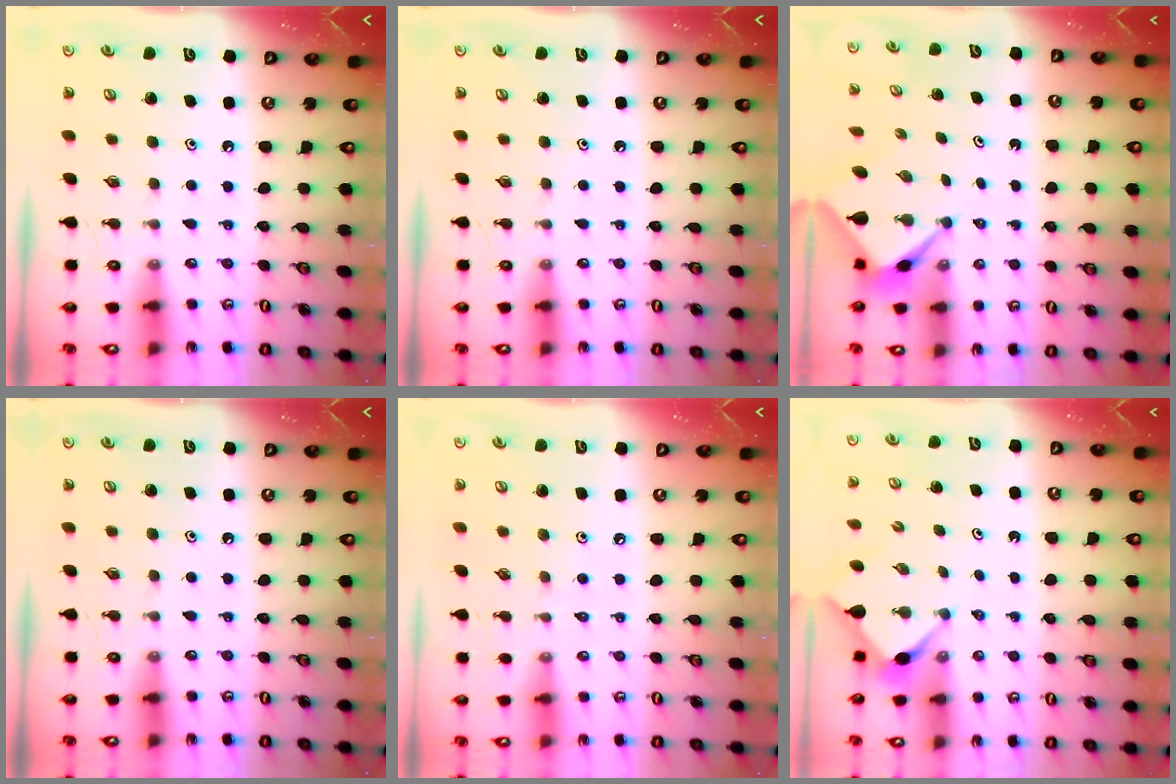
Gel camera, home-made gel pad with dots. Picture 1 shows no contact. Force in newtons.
{"total": 0.0}
{"total": 2.7, "press": 2.7, "slide": 0.1}
{"total": 0.0}
{"total": 2.8, "press": 2.7, "slide": 0.6}
{"total": 2.7, "press": 2.7, "slide": 0.3}